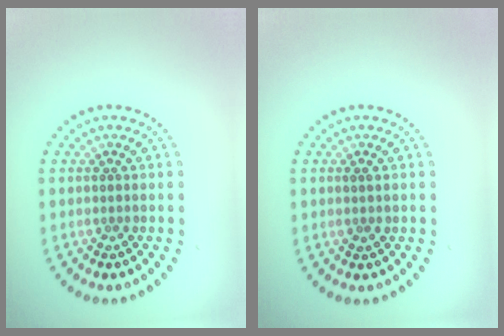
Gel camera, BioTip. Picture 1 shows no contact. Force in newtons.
{"total": 0.8, "press": 0.7, "slide": 0.2}